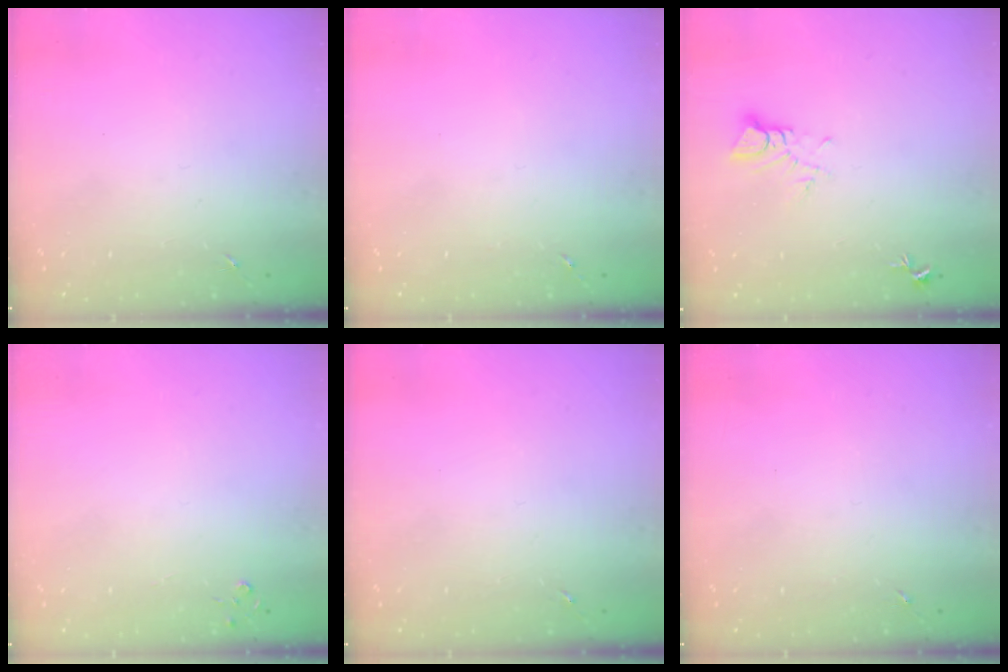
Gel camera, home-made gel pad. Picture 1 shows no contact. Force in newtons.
{"total": 0.0}
{"total": 3.6, "press": 3.6, "slide": 0.2}
{"total": 2.7, "press": 2.7, "slide": 0.3}
{"total": 0.0}
{"total": 0.0}